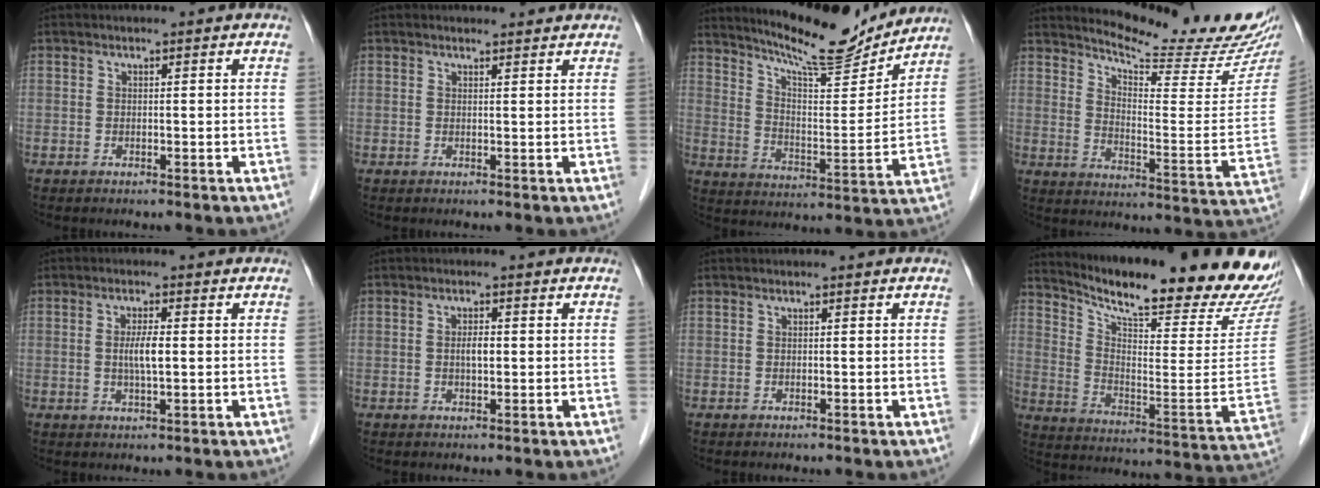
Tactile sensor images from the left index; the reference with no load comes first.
{"total": 2.3, "force": [2.2, 0.5, 0.2], "torque": [-0.011, 0.005, 0.024]}
{"total": 15.3, "force": [14.1, 1.5, 5.6], "torque": [-0.096, -0.018, 0.216]}
{"total": 19.1, "force": [18.0, 1.3, 6.3], "torque": [-0.096, -0.100, 0.227]}
{"total": 3.5, "force": [0.0, 0.5, 3.4], "torque": [-0.065, -0.003, -0.001]}
{"total": 2.0, "force": [0.0, 0.8, 1.9], "torque": [-0.035, 0.001, -0.001]}
{"total": 0.0}
{"total": 26.4, "force": [23.7, 1.9, 11.5], "torque": [-0.192, -0.099, 0.316]}